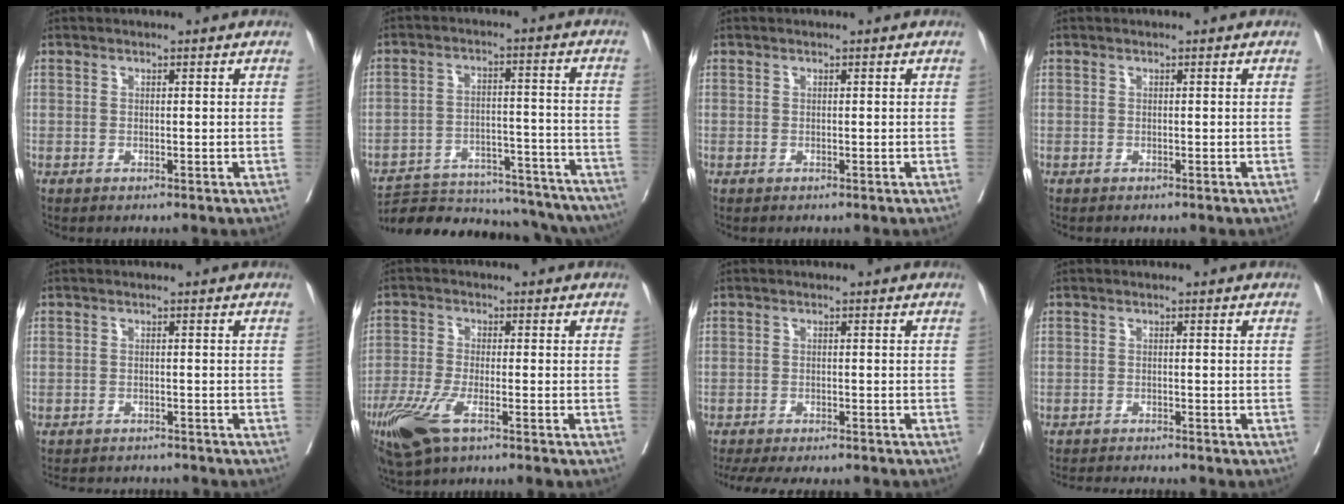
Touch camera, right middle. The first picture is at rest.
{"total": 26.5, "force": [-24.4, 6.4, 8.4], "torque": [-0.108, -0.001, -0.321]}
{"total": 0.0}
{"total": 0.0}
{"total": 8.5, "force": [-8.1, 1.7, 2.2], "torque": [-0.032, 0.001, -0.102]}
{"total": 8.3, "force": [-5.1, 1.7, 6.4], "torque": [-0.128, -0.020, -0.098]}
{"total": 12.9, "force": [-11.4, 2.6, 5.5], "torque": [-0.101, -0.015, -0.149]}
{"total": 6.1, "force": [-5.8, -0.1, 1.9], "torque": [-0.018, -0.011, -0.089]}